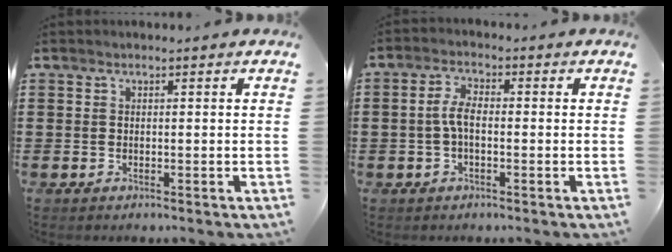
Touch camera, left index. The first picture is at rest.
{"total": 4.1, "force": [-0.5, 1.7, 3.7], "torque": [-0.089, 0.000, -0.016]}